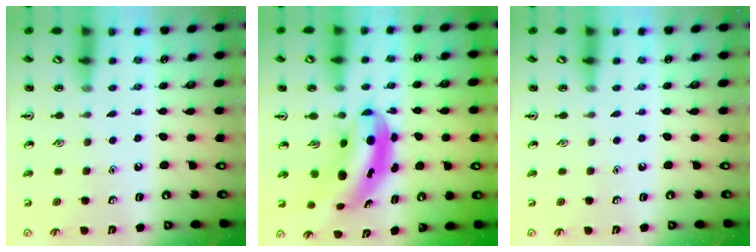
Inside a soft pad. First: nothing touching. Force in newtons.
{"total": 5.7, "press": 5.6, "slide": 1.3}
{"total": 0.0}